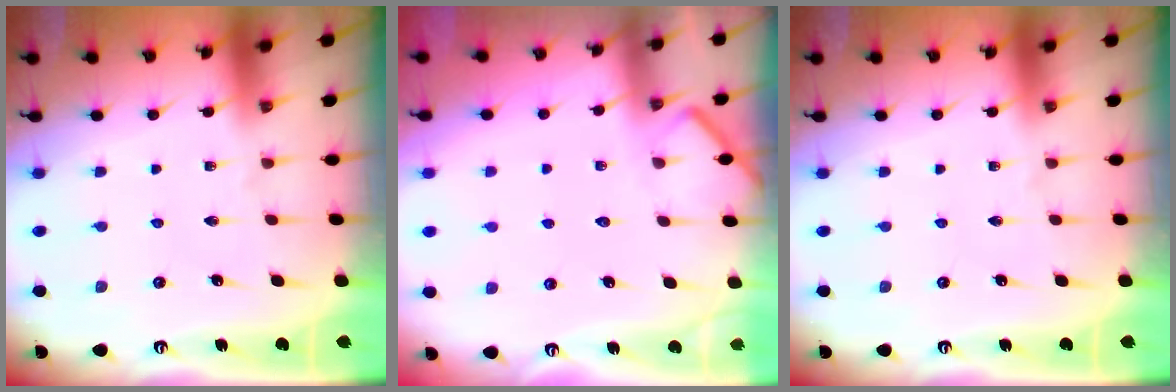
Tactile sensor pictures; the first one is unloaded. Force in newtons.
{"total": 4.1, "press": 4.1, "slide": 0.5}
{"total": 0.0}